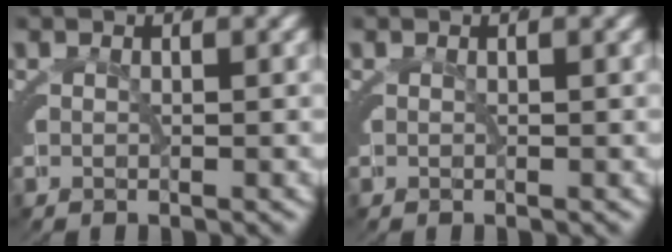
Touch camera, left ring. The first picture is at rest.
{"total": 0.0}